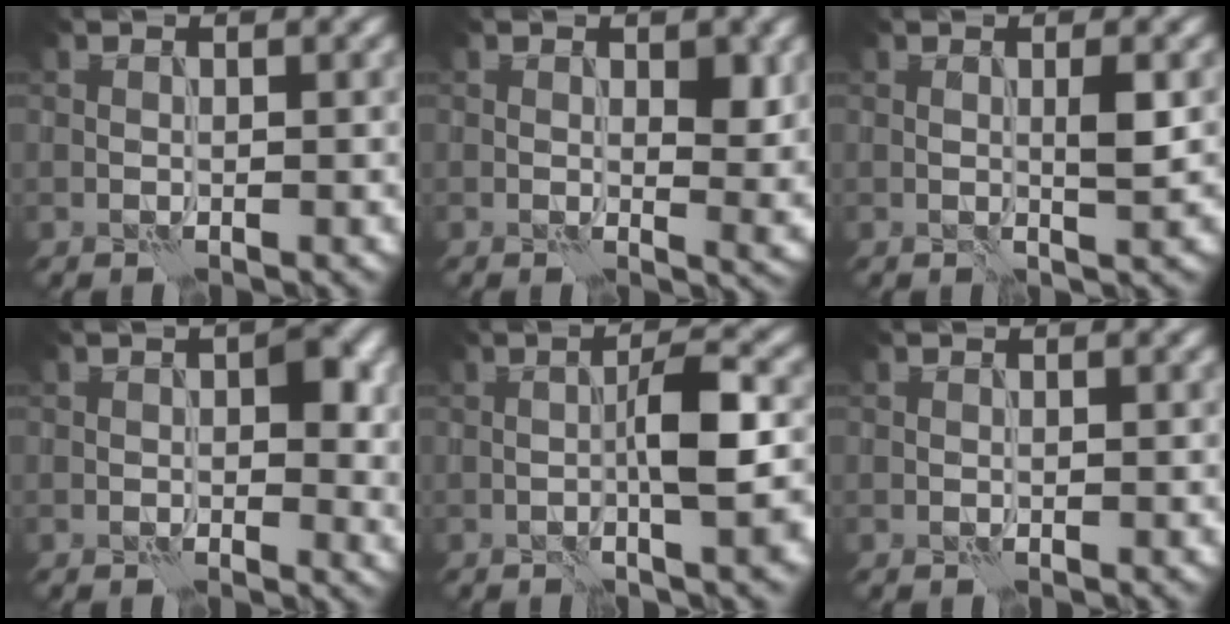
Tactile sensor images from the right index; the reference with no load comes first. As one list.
[{"total": 2.8, "force": [0.6, 1.2, 2.5], "torque": [-0.030, -0.006, 0.011]}, {"total": 1.9, "force": [0.1, 0.2, 1.9], "torque": [-0.036, 0.000, 0.001]}, {"total": 3.8, "force": [0.4, 2.0, 3.2], "torque": [-0.029, -0.001, 0.003]}, {"total": 5.9, "force": [-0.9, 0.9, 5.7], "torque": [-0.094, 0.012, -0.018]}, {"total": 0.0}]